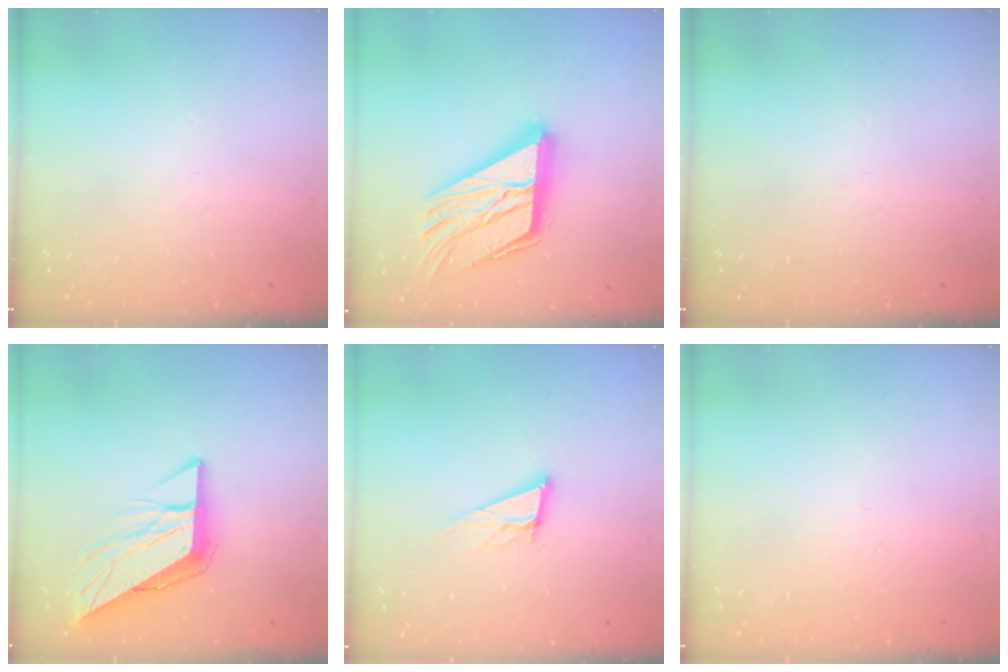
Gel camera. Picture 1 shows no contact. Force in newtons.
{"total": 23.5, "press": 23.3, "slide": 2.3}
{"total": 0.0}
{"total": 10.6, "press": 10.5, "slide": 1.3}
{"total": 10.8, "press": 10.5, "slide": 2.6}
{"total": 2.7, "press": 2.7, "slide": 0.3}